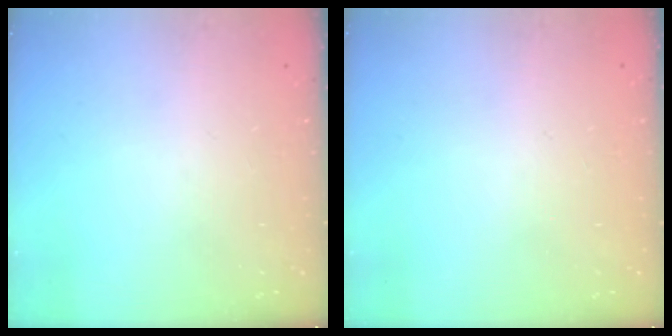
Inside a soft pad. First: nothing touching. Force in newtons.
{"total": 2.6, "press": 2.6, "slide": 0.2}